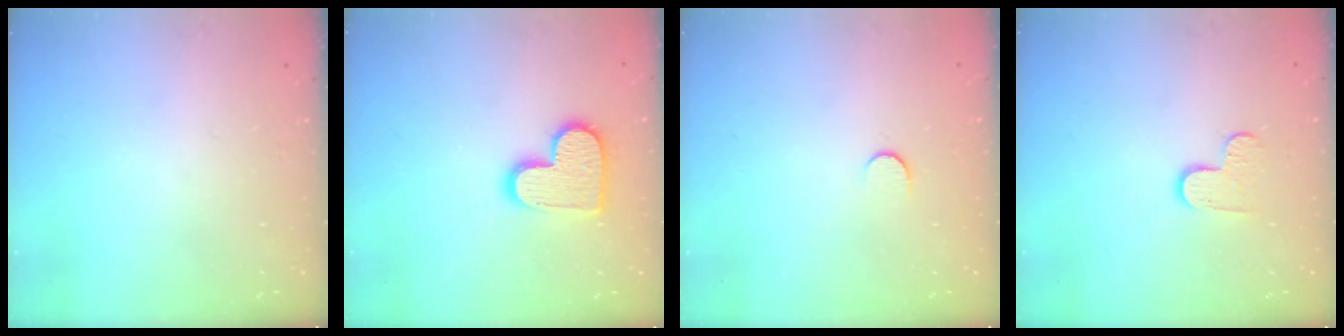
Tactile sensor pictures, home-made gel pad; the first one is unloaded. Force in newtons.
{"total": 13.9, "press": 13.9, "slide": 0.9}
{"total": 4.8, "press": 4.8, "slide": 0.5}
{"total": 5.5, "press": 5.5, "slide": 0.6}